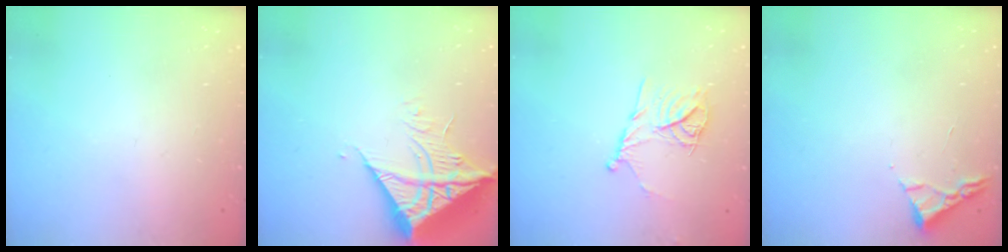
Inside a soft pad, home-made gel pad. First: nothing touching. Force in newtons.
{"total": 11.2, "press": 11.1, "slide": 1.4}
{"total": 11.8, "press": 11.8, "slide": 0.9}
{"total": 3.0, "press": 2.9, "slide": 0.4}